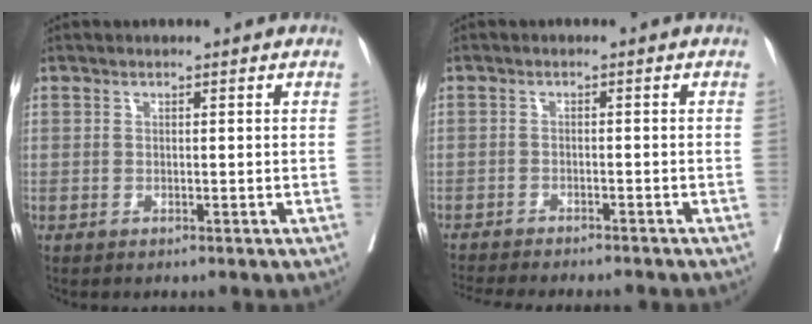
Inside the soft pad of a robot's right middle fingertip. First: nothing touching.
{"total": 11.9, "force": [-10.8, 1.8, 4.6], "torque": [-0.072, -0.014, -0.144]}